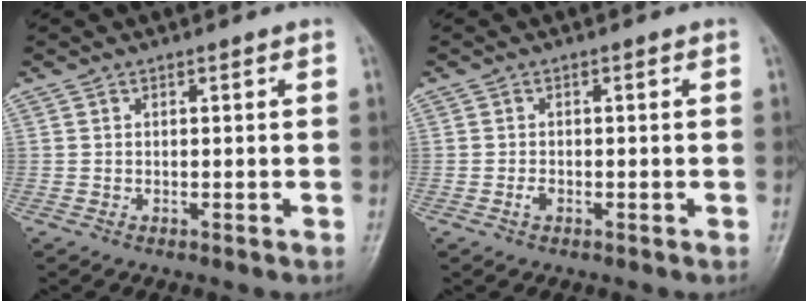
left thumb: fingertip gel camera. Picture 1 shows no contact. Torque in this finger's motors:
{"motor_torque": [-0.15, 0.26, 0.22, 0.13, 0.00]}